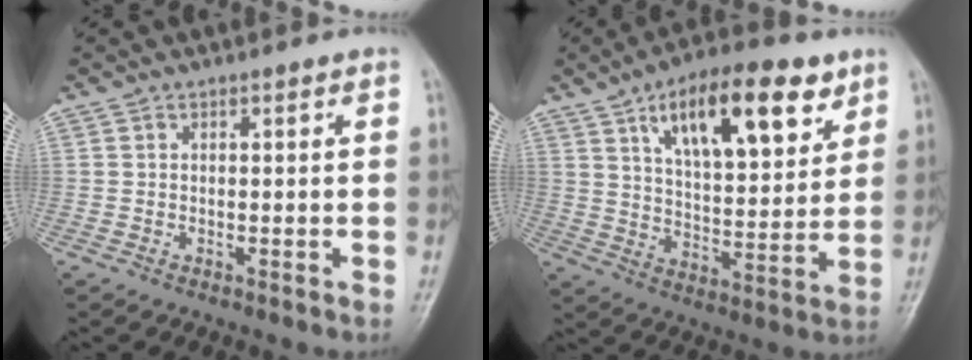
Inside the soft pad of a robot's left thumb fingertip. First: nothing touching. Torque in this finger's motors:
{"motor_torque": [1.71, 1.73, 1.62, -1.14, 0.17]}